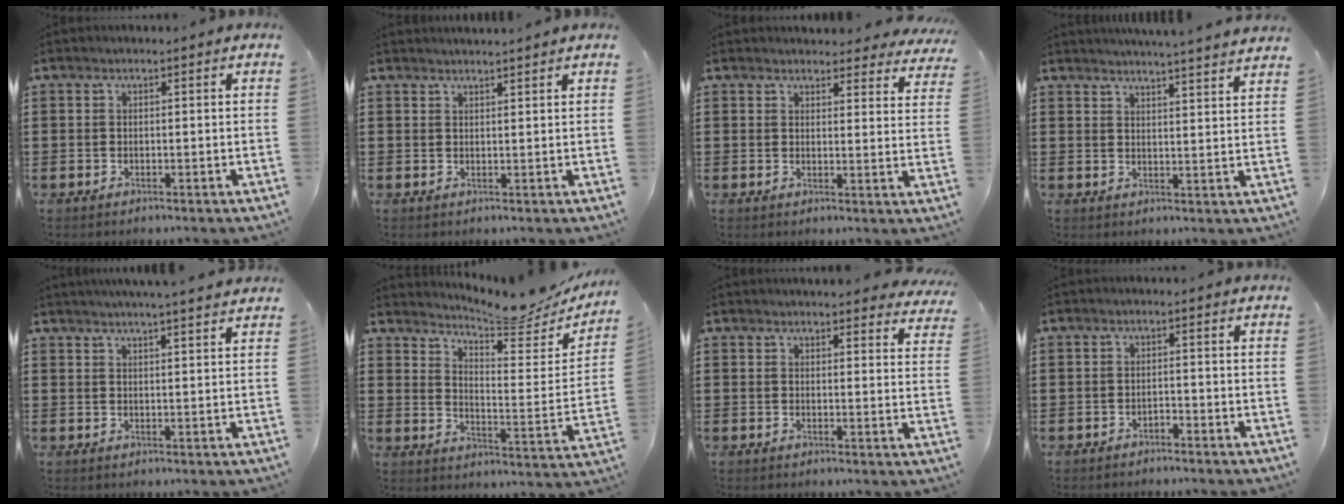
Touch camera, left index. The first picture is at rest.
{"total": 1.5, "force": [1.5, -0.2, 0.1], "torque": [-0.004, 0.000, 0.029]}
{"total": 3.6, "force": [3.5, 0.6, 0.7], "torque": [-0.009, -0.016, 0.063]}
{"total": 3.9, "force": [3.7, -1.0, 0.5], "torque": [-0.021, -0.020, 0.065]}
{"total": 3.4, "force": [3.2, -0.6, 1.1], "torque": [-0.029, -0.008, 0.057]}
{"total": 8.1, "force": [7.5, 1.2, 3.0], "torque": [-0.057, -0.058, 0.128]}
{"total": 3.3, "force": [3.2, 0.1, 0.6], "torque": [-0.014, -0.013, 0.059]}
{"total": 1.3, "force": [-1.2, 0.2, 0.2], "torque": [-0.010, 0.000, -0.026]}